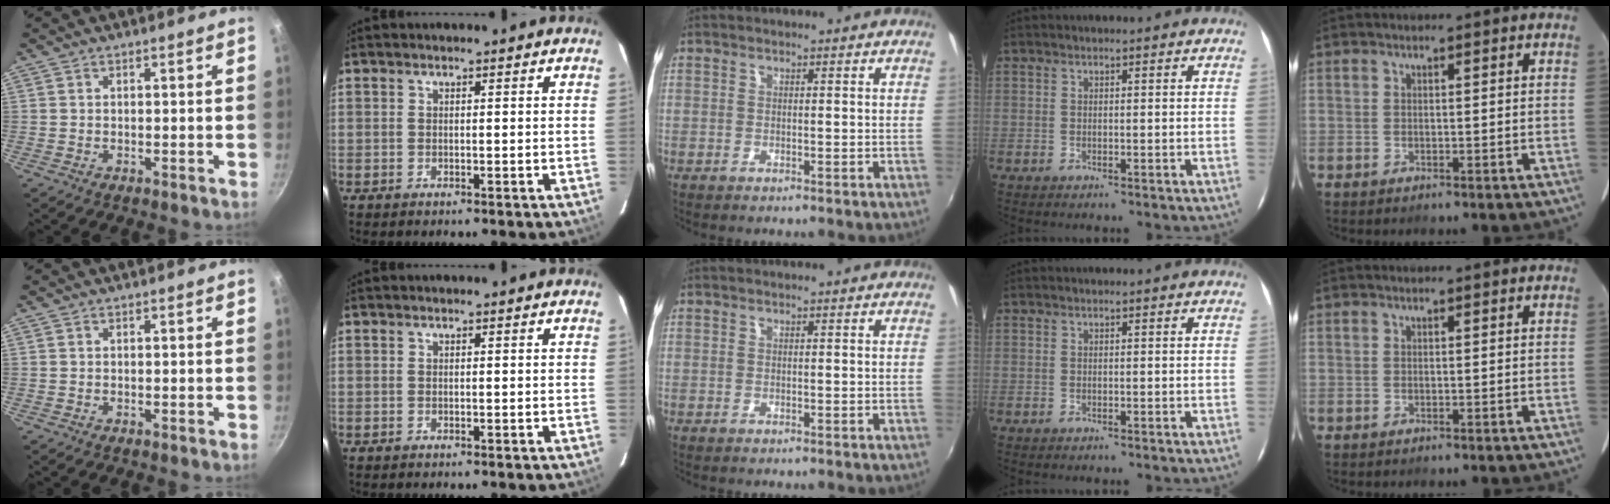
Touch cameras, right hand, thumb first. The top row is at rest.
{}